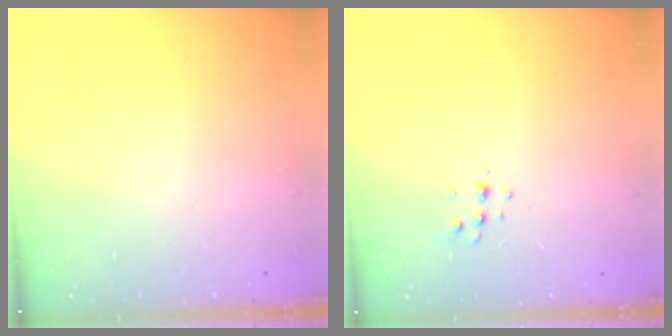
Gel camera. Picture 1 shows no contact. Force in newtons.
{"total": 4.3, "press": 4.2, "slide": 0.6}